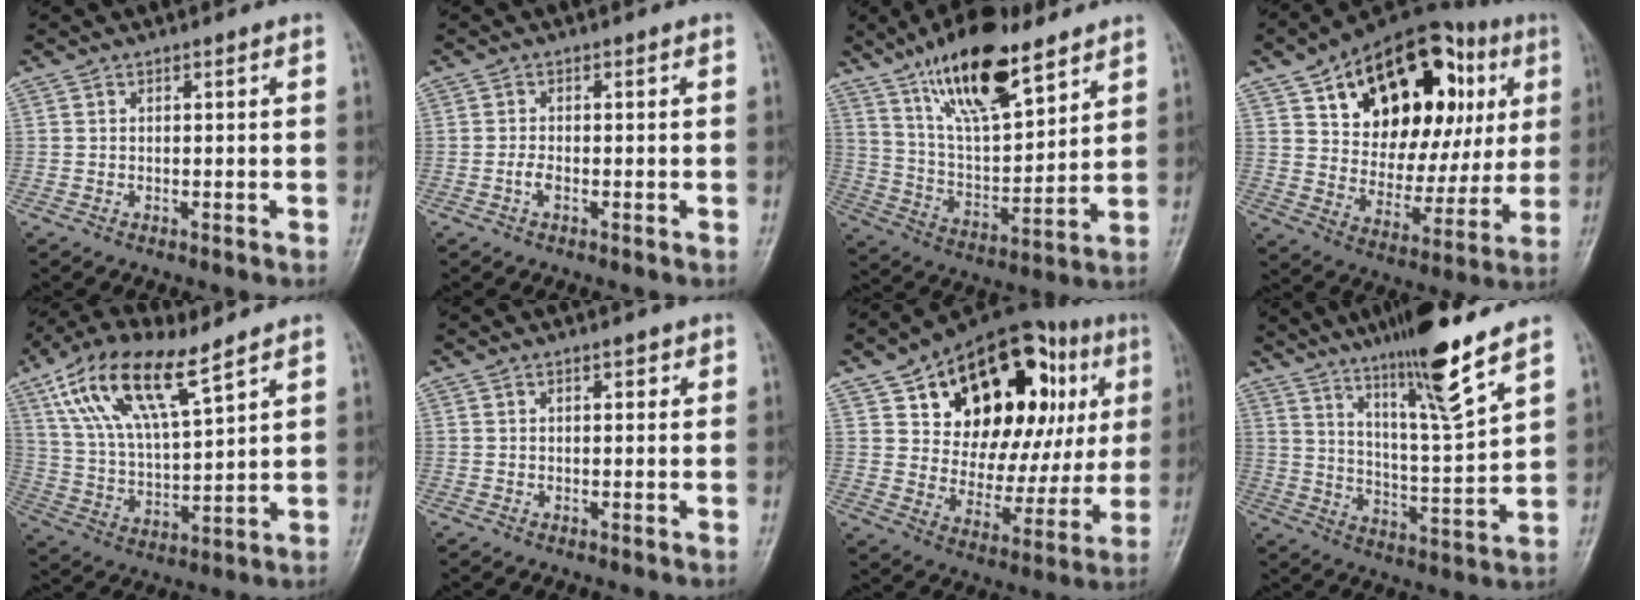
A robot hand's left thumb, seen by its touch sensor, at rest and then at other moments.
{"total": 1.5, "force": [-0.6, 0.7, 1.1], "torque": [-0.024, 0.003, -0.015]}
{"total": 19.0, "force": [12.3, 6.9, 12.7], "torque": [-0.187, -0.060, 0.226]}
{"total": 29.7, "force": [10.9, 17.1, 21.7], "torque": [-0.272, 0.013, 0.174]}
{"total": 16.6, "force": [9.7, 6.0, 12.1], "torque": [-0.219, -0.024, 0.189]}
{"total": 1.3, "force": [0.7, 0.8, 0.8], "torque": [-0.002, 0.000, 0.006]}
{"total": 30.3, "force": [10.9, 16.9, 22.6], "torque": [-0.279, 0.012, 0.173]}
{"total": 14.9, "force": [10.6, 0.7, 10.5], "torque": [-0.173, -0.065, 0.183]}